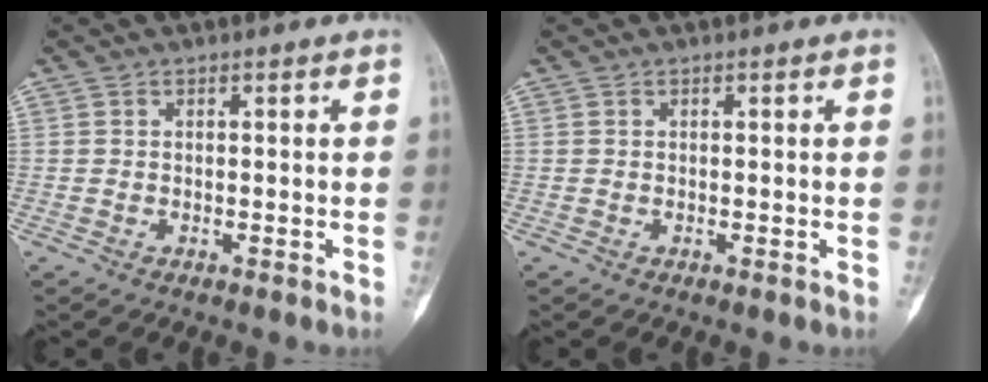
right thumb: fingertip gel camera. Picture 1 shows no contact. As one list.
[{"total": 0.0}]